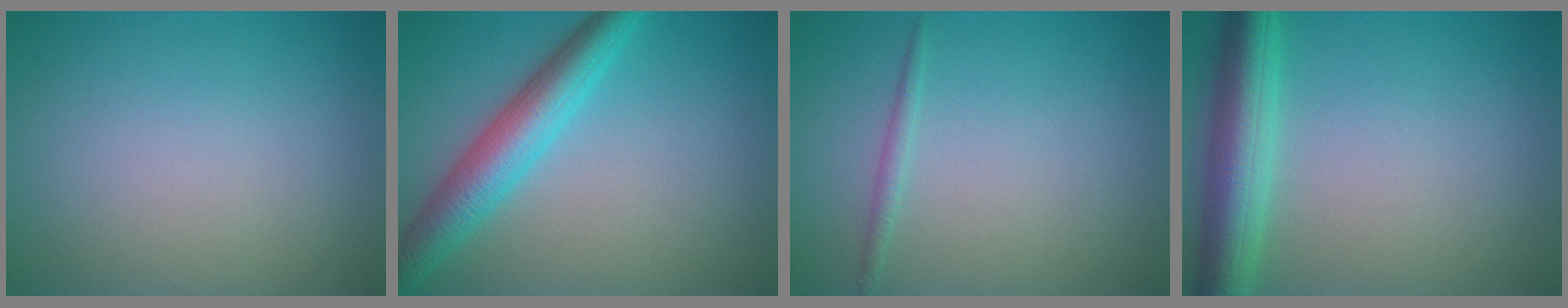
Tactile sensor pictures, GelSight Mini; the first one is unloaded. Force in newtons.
{"total": 5.5, "press": 5.5, "slide": 0.1}
{"total": 0.9, "press": 0.9, "slide": 0.1}
{"total": 5.8, "press": 5.8, "slide": 0.2}